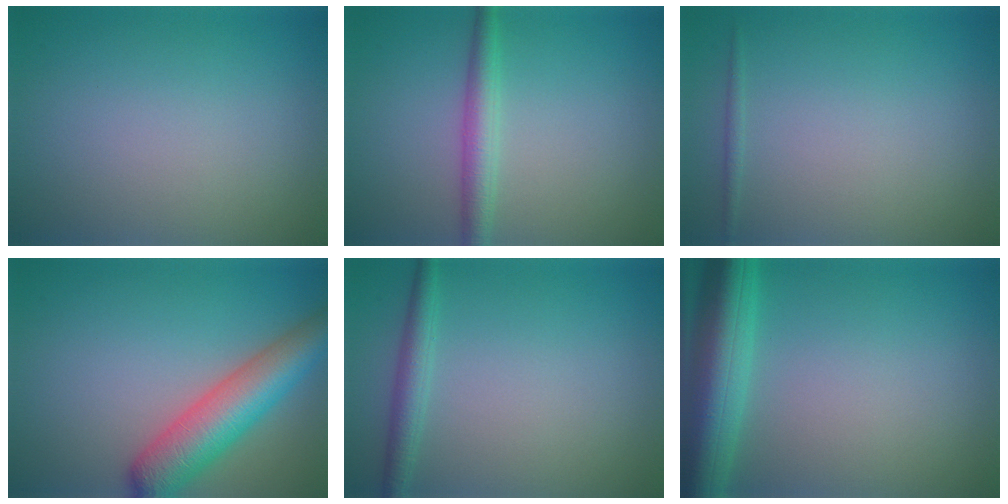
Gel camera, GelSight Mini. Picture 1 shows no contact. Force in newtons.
{"total": 2.7, "press": 2.7, "slide": 0.1}
{"total": 0.5, "press": 0.5, "slide": 0.1}
{"total": 6.8, "press": 6.8, "slide": 0.3}
{"total": 2.2, "press": 2.2, "slide": 0.1}
{"total": 7.4, "press": 7.4, "slide": 0.4}